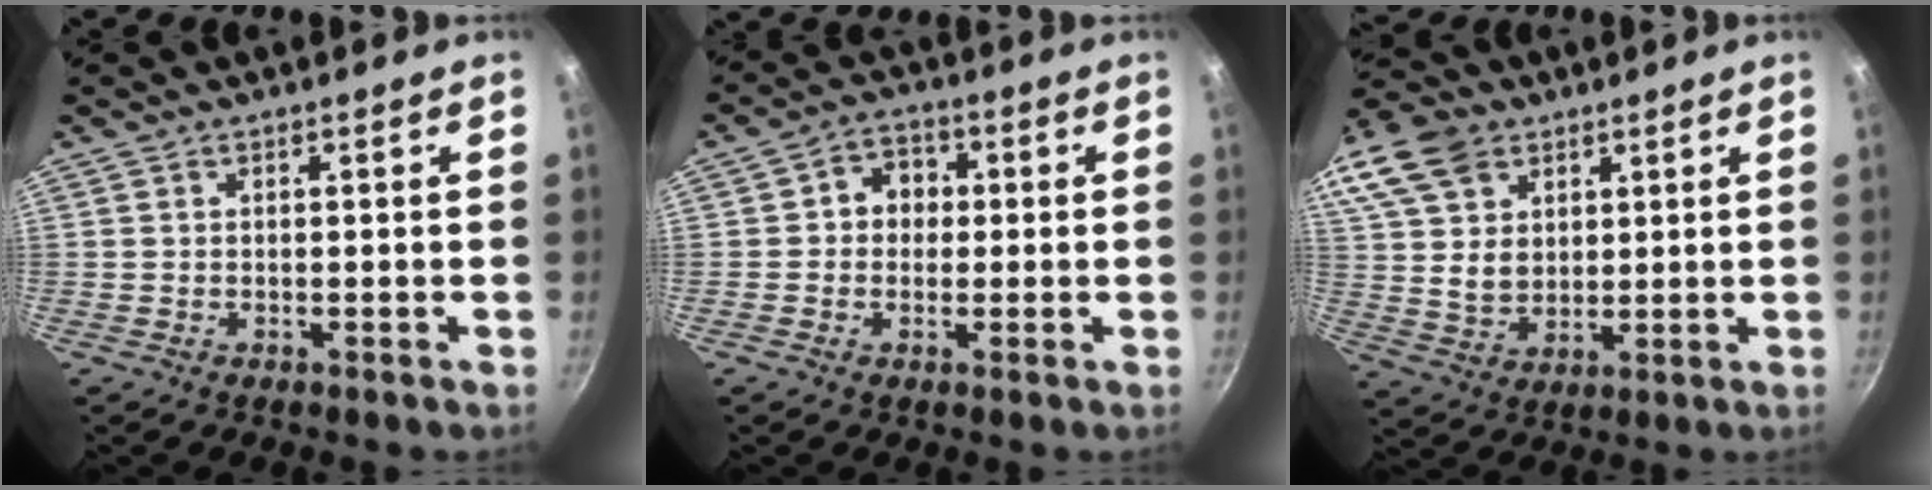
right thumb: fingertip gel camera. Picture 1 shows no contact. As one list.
[{"total": 5.8, "force": [0.3, 5.0, 2.8], "torque": [-0.009, 0.010, -0.005]}, {"total": 21.8, "force": [10.7, 15.7, 10.7], "torque": [-0.248, 0.014, 0.206]}]